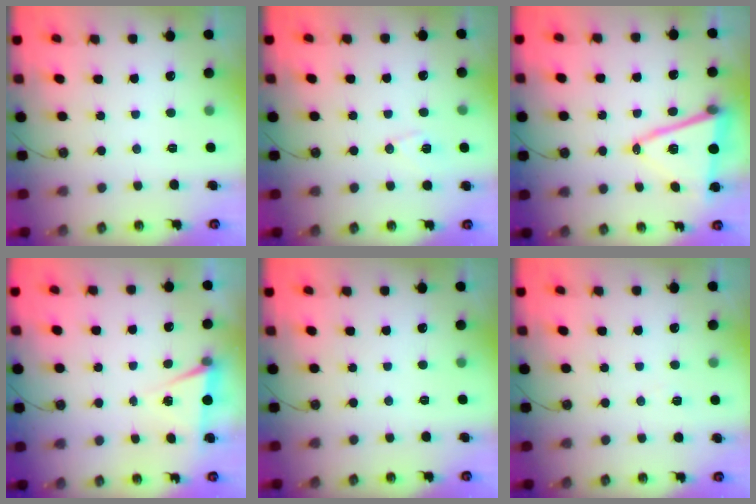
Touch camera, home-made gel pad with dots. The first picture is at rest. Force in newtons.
{"total": 7.4, "press": 7.4, "slide": 0.7}
{"total": 14.3, "press": 13.8, "slide": 3.7}
{"total": 5.3, "press": 2.7, "slide": 4.5}
{"total": 0.0}
{"total": 4.2, "press": 3.8, "slide": 1.7}